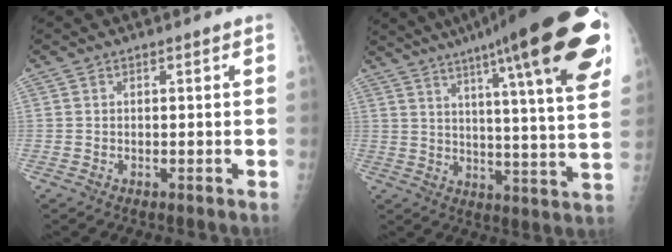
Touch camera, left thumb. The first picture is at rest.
{"total": 28.6, "force": [15.7, 4.4, 23.5], "torque": [-0.300, -0.023, 0.218]}